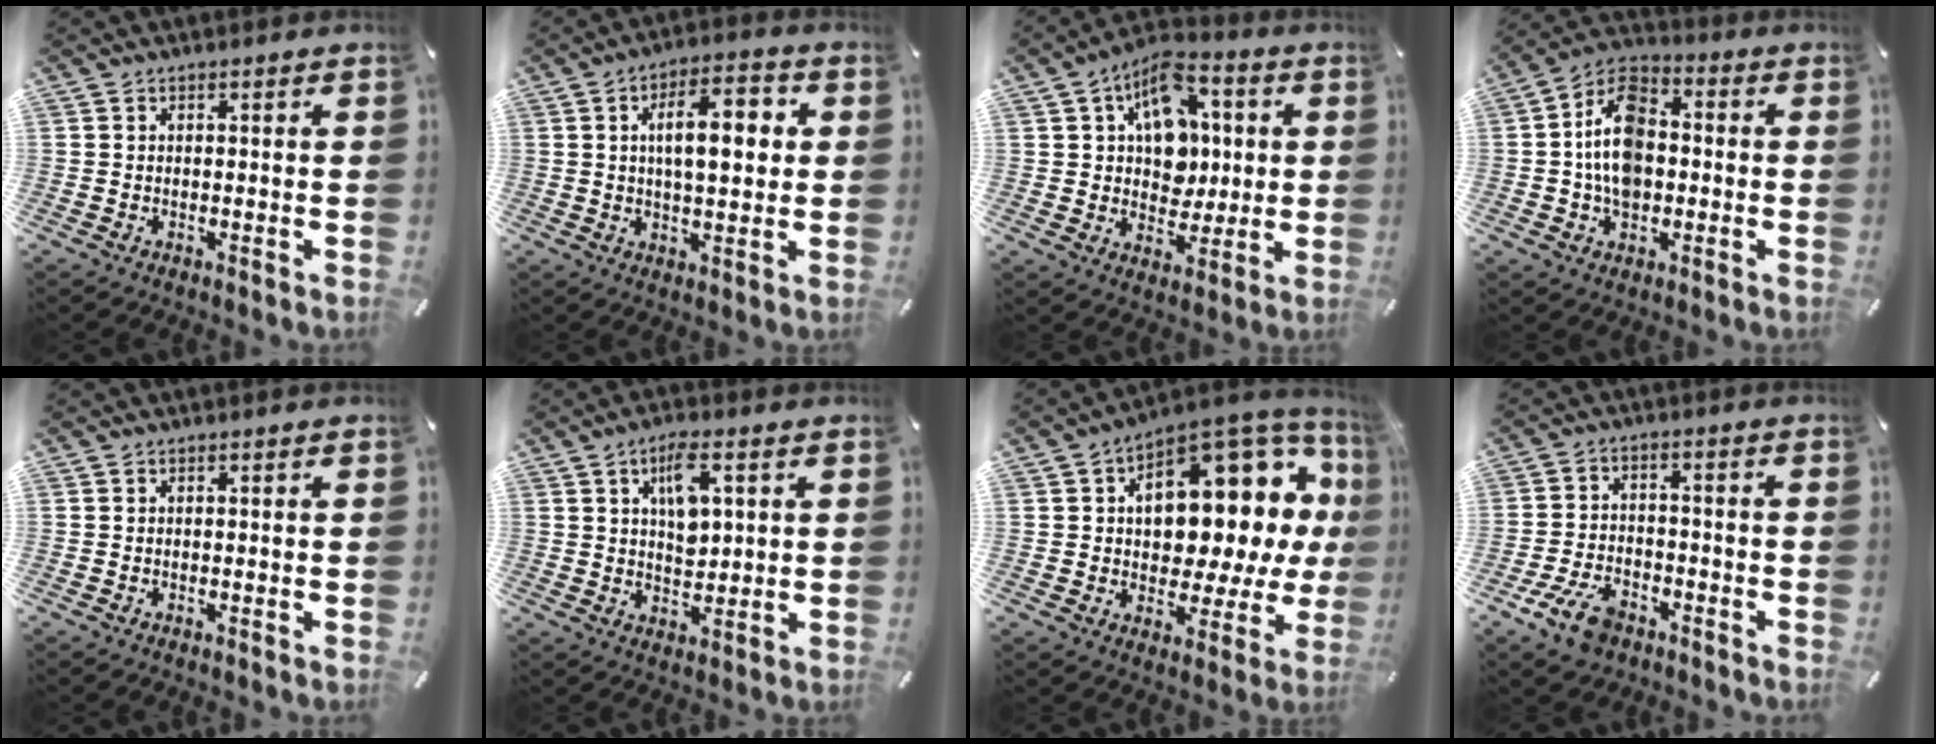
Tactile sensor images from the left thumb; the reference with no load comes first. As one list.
[{"total": 10.1, "force": [1.7, 4.6, 8.8], "torque": [-0.137, 0.003, 0.022]}, {"total": 13.3, "force": [4.0, 10.1, 7.7], "torque": [-0.117, -0.011, 0.079]}, {"total": 12.2, "force": [-1.0, 8.8, 8.4], "torque": [-0.177, 0.019, -0.017]}, {"total": 0.0}, {"total": 7.9, "force": [3.0, 4.2, 6.0], "torque": [-0.094, -0.003, 0.047]}, {"total": 15.3, "force": [5.2, 9.7, 10.6], "torque": [-0.123, -0.071, 0.081]}, {"total": 8.3, "force": [-5.0, 4.8, 4.6], "torque": [-0.105, 0.018, -0.094]}]